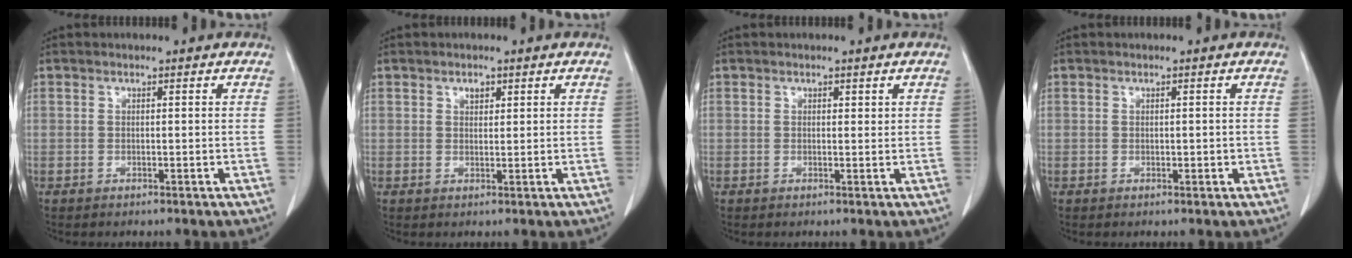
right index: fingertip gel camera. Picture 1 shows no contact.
{"total": 1.5, "force": [0.9, 0.8, 0.8], "torque": [-0.012, 0.000, 0.013]}
{"total": 1.8, "force": [0.9, 1.2, 1.1], "torque": [-0.008, -0.005, 0.013]}
{"total": 1.0, "force": [-0.1, 0.7, 0.7], "torque": [-0.007, 0.003, 0.001]}